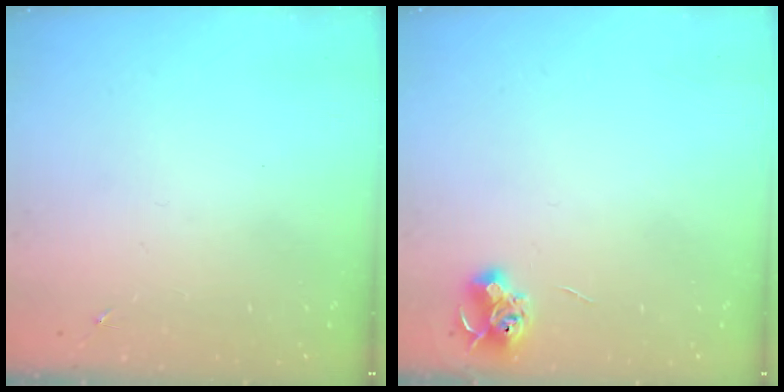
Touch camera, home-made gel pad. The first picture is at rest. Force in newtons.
{"total": 6.5, "press": 6.5, "slide": 0.8}